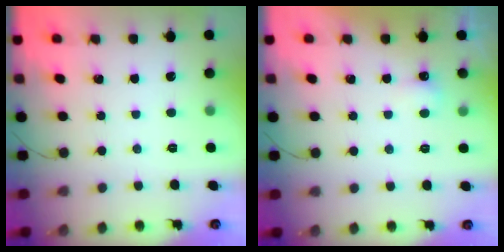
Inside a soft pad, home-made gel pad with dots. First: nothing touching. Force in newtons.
{"total": 3.1, "press": 3.0, "slide": 0.7}